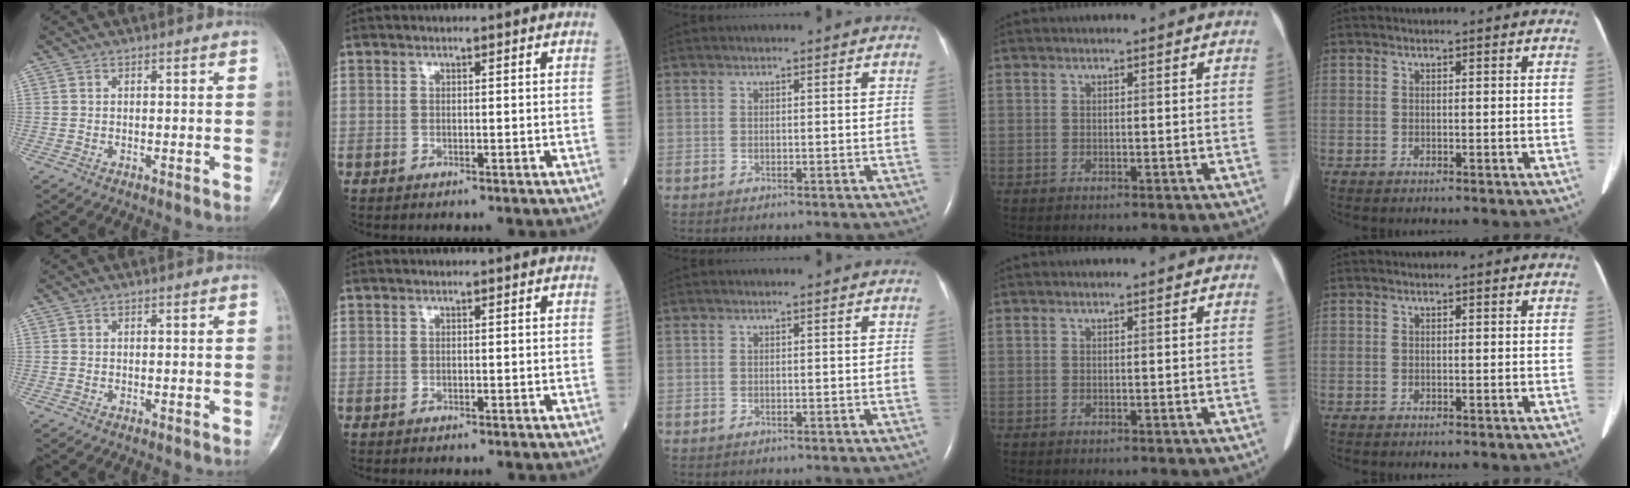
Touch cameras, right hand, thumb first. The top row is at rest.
{}